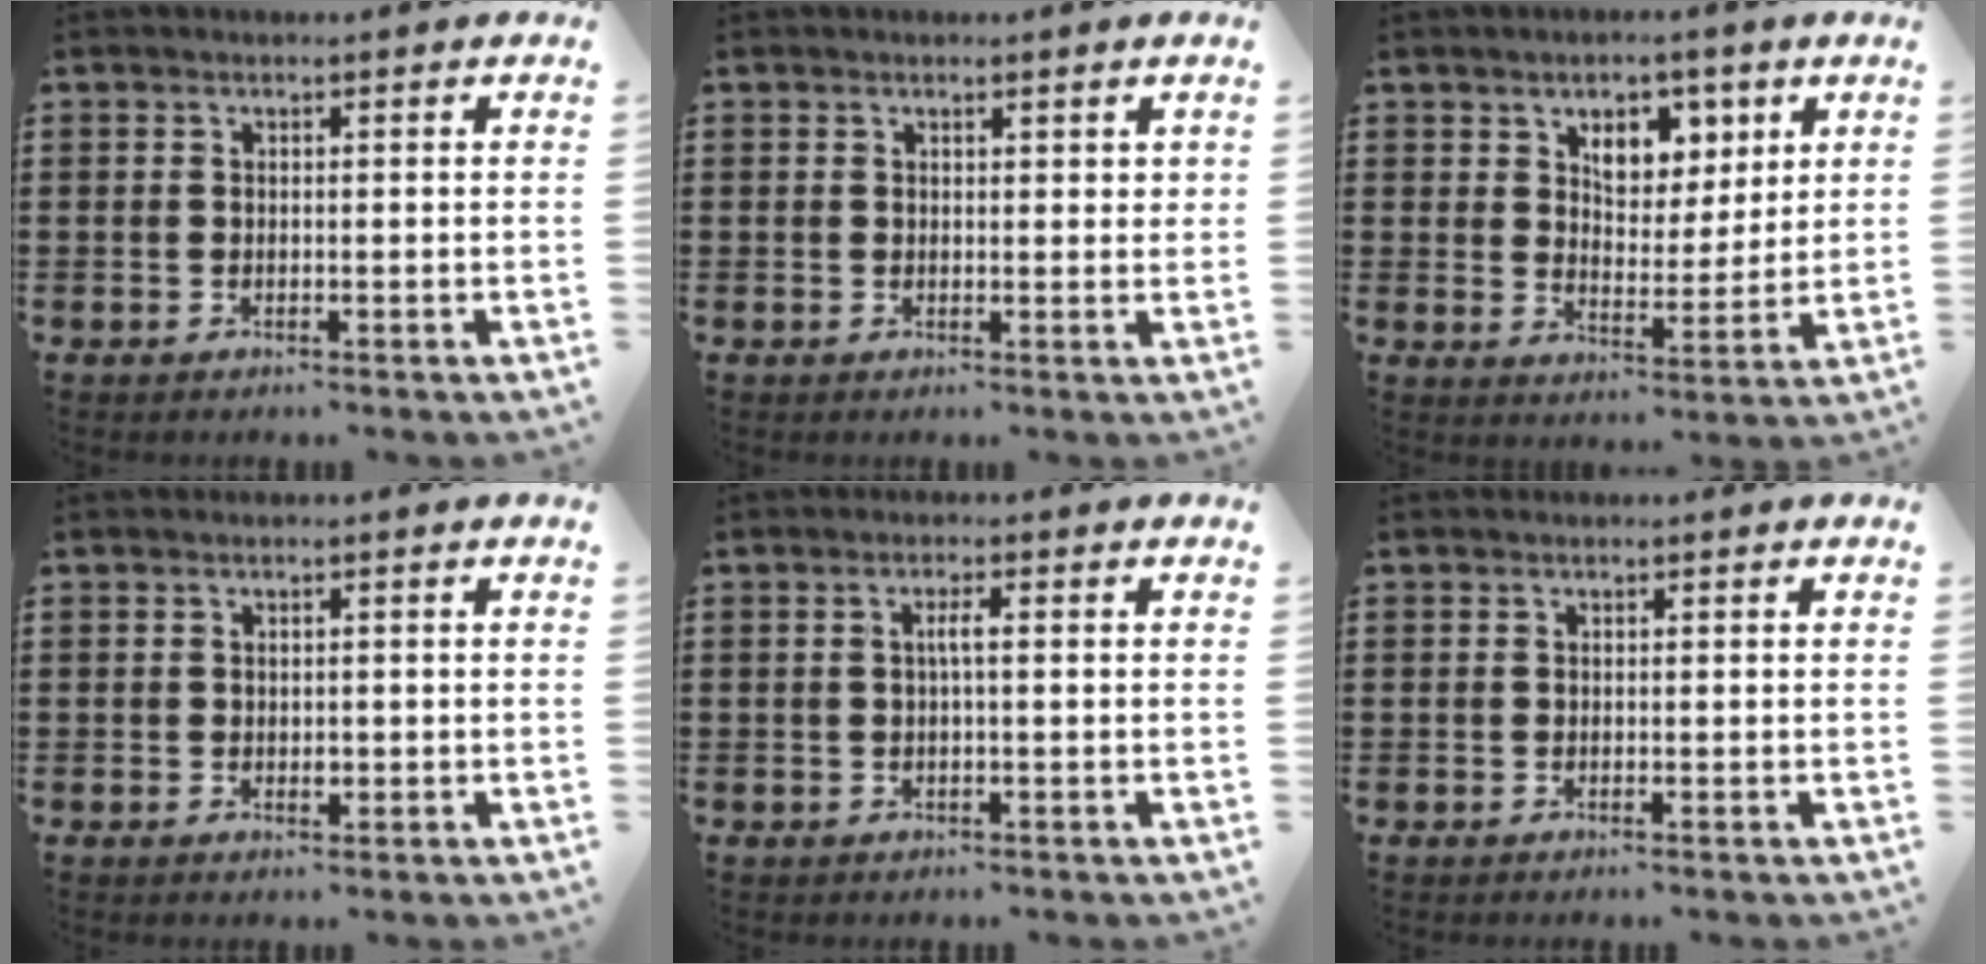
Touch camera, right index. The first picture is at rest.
{"total": 0.9, "force": [0.7, 0.4, 0.4], "torque": [-0.001, 0.000, 0.011]}
{"total": 6.2, "force": [3.5, 4.1, 3.0], "torque": [-0.056, 0.002, 0.058]}
{"total": 1.1, "force": [-0.1, 0.7, 0.8], "torque": [-0.015, 0.003, -0.002]}
{"total": 1.9, "force": [-0.1, 0.1, 1.9], "torque": [-0.037, 0.000, -0.004]}
{"total": 0.0}